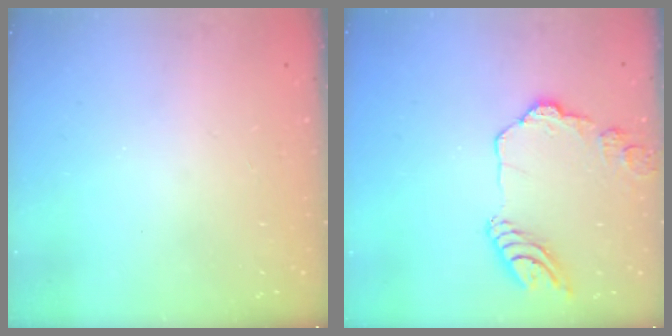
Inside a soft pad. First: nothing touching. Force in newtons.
{"total": 14.2, "press": 14.1, "slide": 1.5}